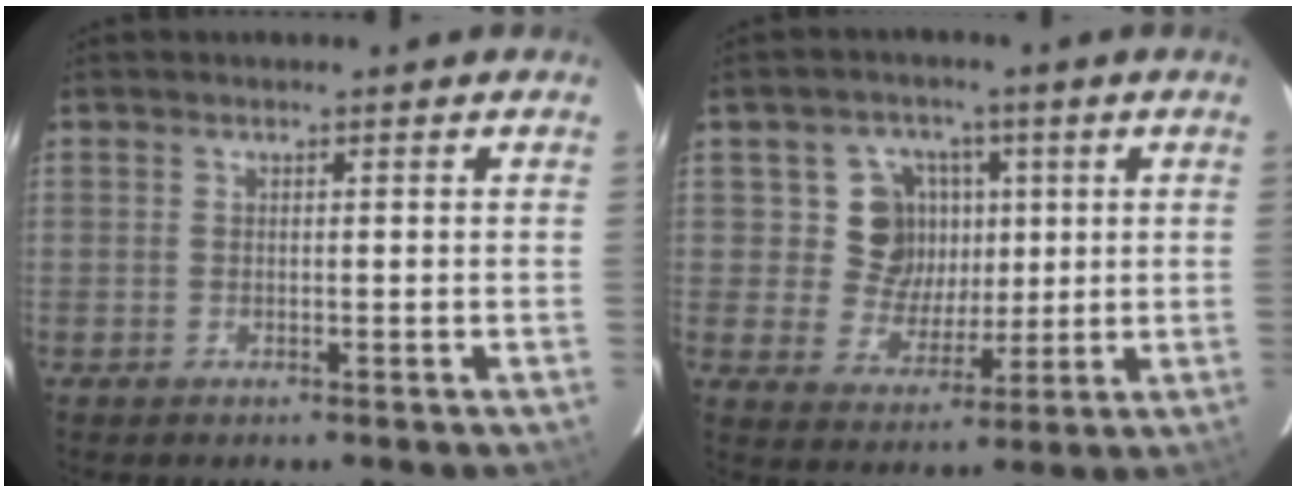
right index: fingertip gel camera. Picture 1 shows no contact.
{"total": 8.9, "force": [2.1, 8.4, 2.0], "torque": [-0.047, 0.004, 0.035]}